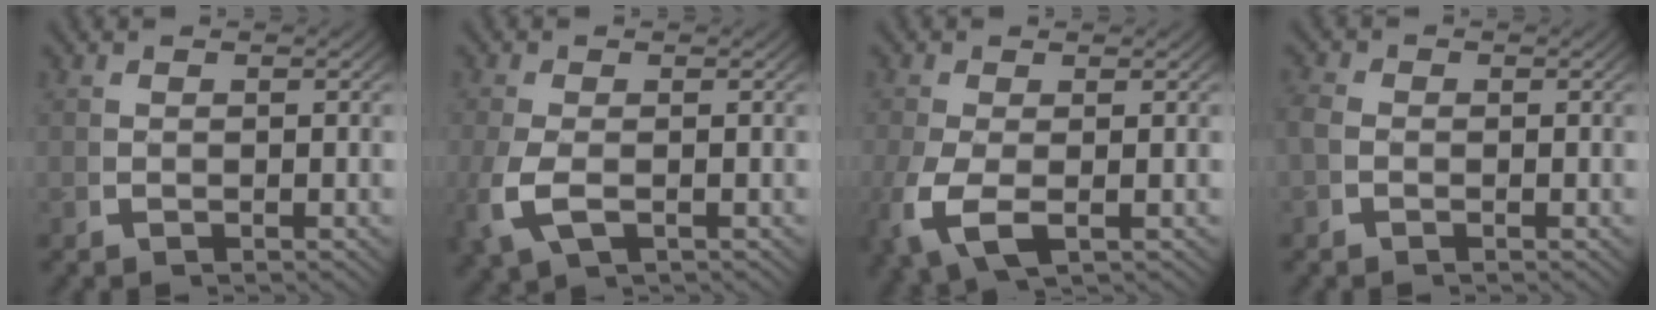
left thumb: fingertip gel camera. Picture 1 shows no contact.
{"total": 3.7, "force": [-1.0, 2.1, 2.9], "torque": [-0.092, -0.016, -0.005]}
{"total": 4.8, "force": [-1.1, 2.6, 3.9], "torque": [-0.116, -0.026, -0.004]}
{"total": 1.4, "force": [-0.3, 1.2, 0.7], "torque": [-0.019, -0.001, -0.007]}